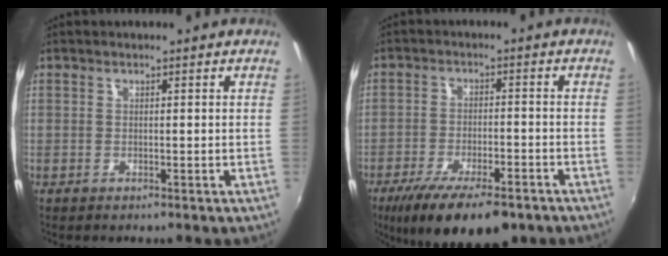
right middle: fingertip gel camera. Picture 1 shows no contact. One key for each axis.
{"total": 14.8, "fx": -10.3, "fy": 5.0, "fz": 9.4, "tx": -0.187, "ty": -0.038, "tz": -0.163}